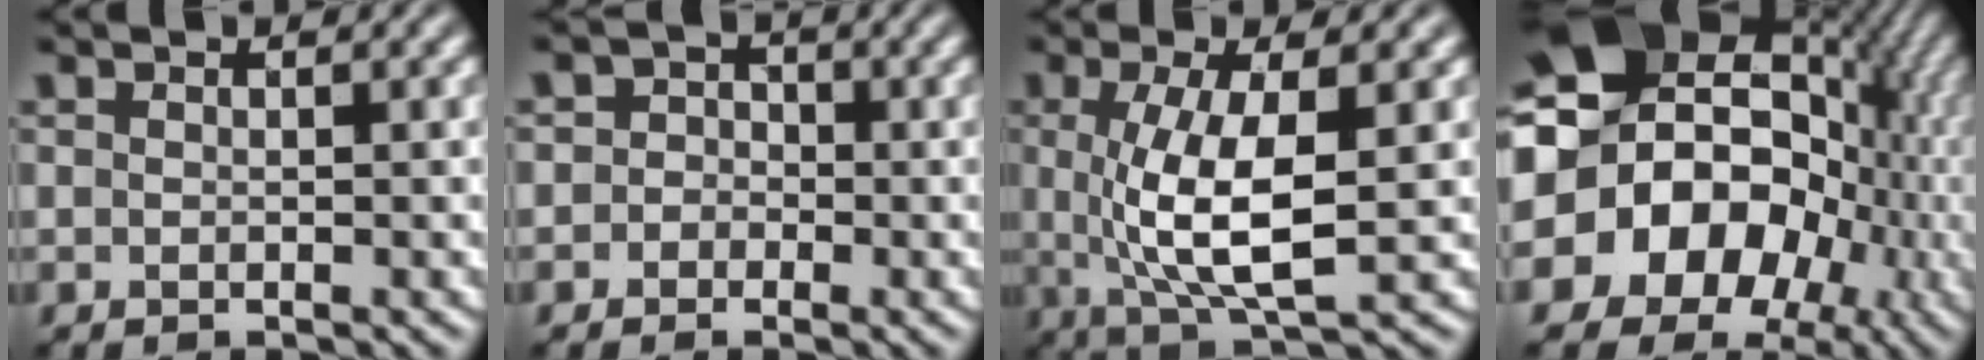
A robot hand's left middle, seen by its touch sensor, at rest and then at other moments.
{"total": 2.1, "force": [-0.4, 2.0, 0.5], "torque": [0.029, 0.010, -0.026]}
{"total": 7.0, "force": [0.2, 2.2, 6.6], "torque": [-0.131, -0.008, 0.007]}
{"total": 19.3, "force": [-0.7, 15.9, 11.0], "torque": [-0.182, -0.021, -0.034]}